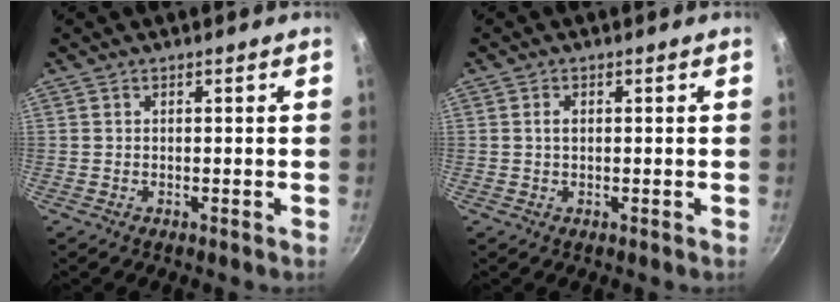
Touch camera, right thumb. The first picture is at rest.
{"total": 1.3, "force": [0.2, 0.9, 1.0], "torque": [-0.016, 0.004, 0.003]}